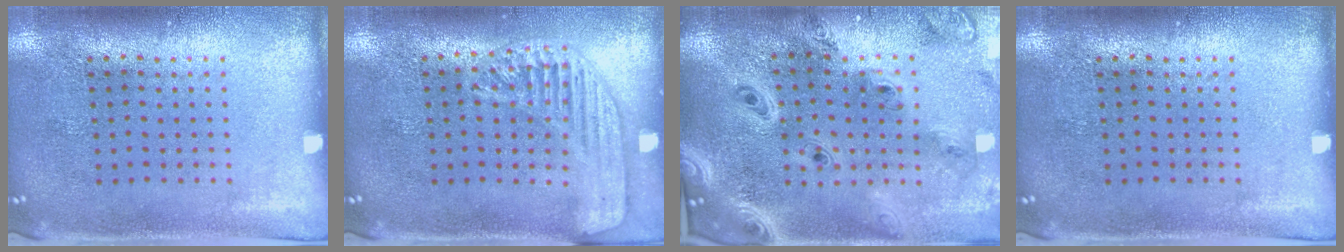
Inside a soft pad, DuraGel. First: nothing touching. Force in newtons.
{"total": 1.7, "press": 1.6, "slide": 0.5}
{"total": 3.1, "press": 2.6, "slide": 1.8}
{"total": 0.0}